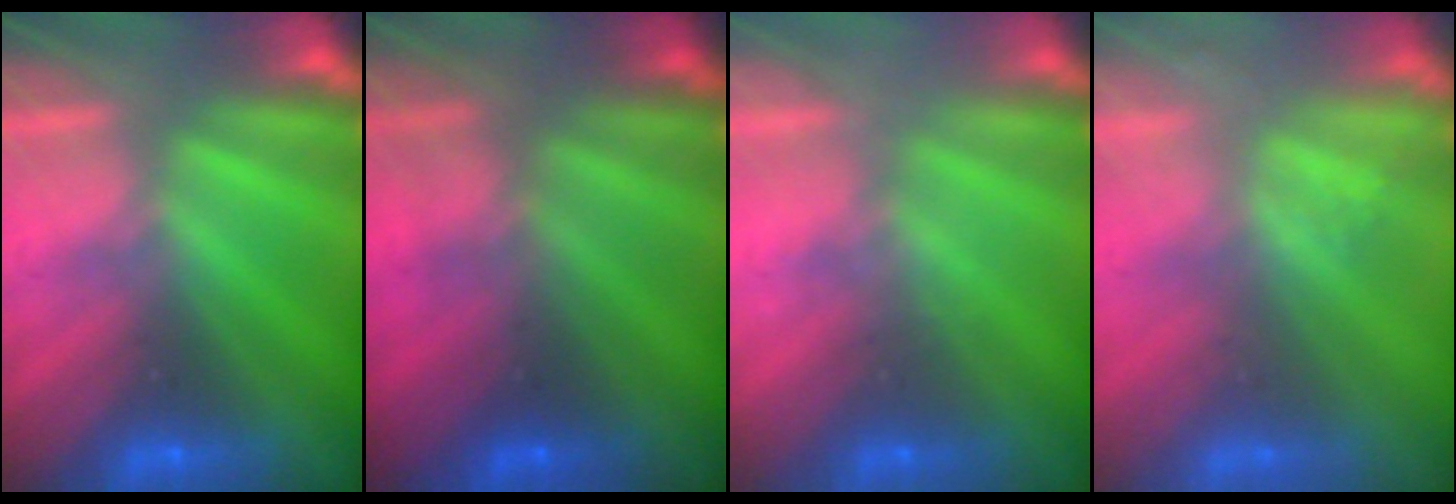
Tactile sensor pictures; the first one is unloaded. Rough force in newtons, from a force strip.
{"total": 2.7}
{"total": 2.1}
{"total": 2.1}